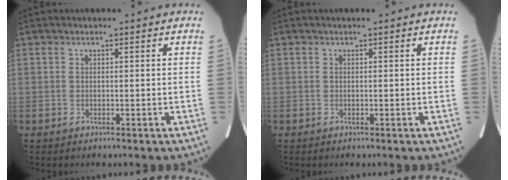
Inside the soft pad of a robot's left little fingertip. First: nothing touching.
{"total": 0.0}